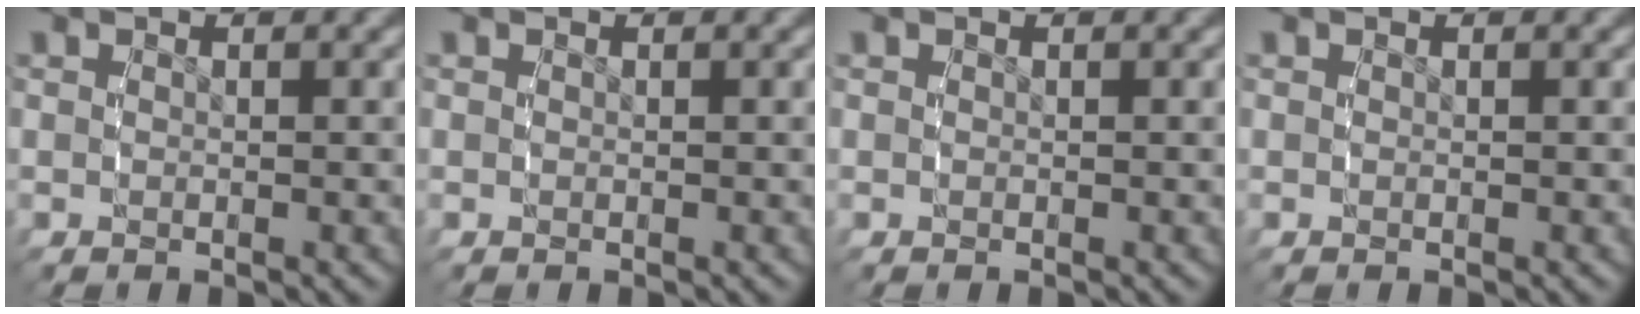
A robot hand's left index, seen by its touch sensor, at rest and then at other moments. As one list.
[{"total": 0.0}, {"total": 0.0}, {"total": 0.0}]